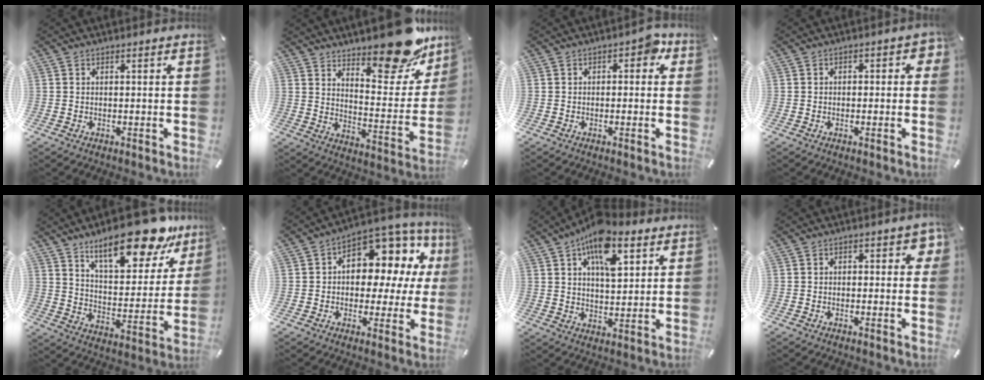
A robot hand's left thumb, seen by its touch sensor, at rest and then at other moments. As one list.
[{"total": 21.3, "force": [16.6, 8.2, 10.5], "torque": [-0.118, -0.133, 0.276]}, {"total": 3.2, "force": [0.2, 1.9, 2.6], "torque": [-0.038, 0.006, -0.004]}, {"total": 2.3, "force": [-0.7, 1.3, 1.7], "torque": [-0.023, 0.006, -0.016]}, {"total": 21.4, "force": [15.8, 8.1, 11.9], "torque": [-0.173, -0.104, 0.265]}, {"total": 11.2, "force": [3.4, 8.1, 7.0], "torque": [-0.091, -0.040, 0.062]}, {"total": 14.0, "force": [7.4, 7.0, 9.5], "torque": [-0.151, -0.023, 0.127]}, {"total": 3.5, "force": [0.2, 1.9, 2.9], "torque": [-0.032, 0.003, -0.003]}]